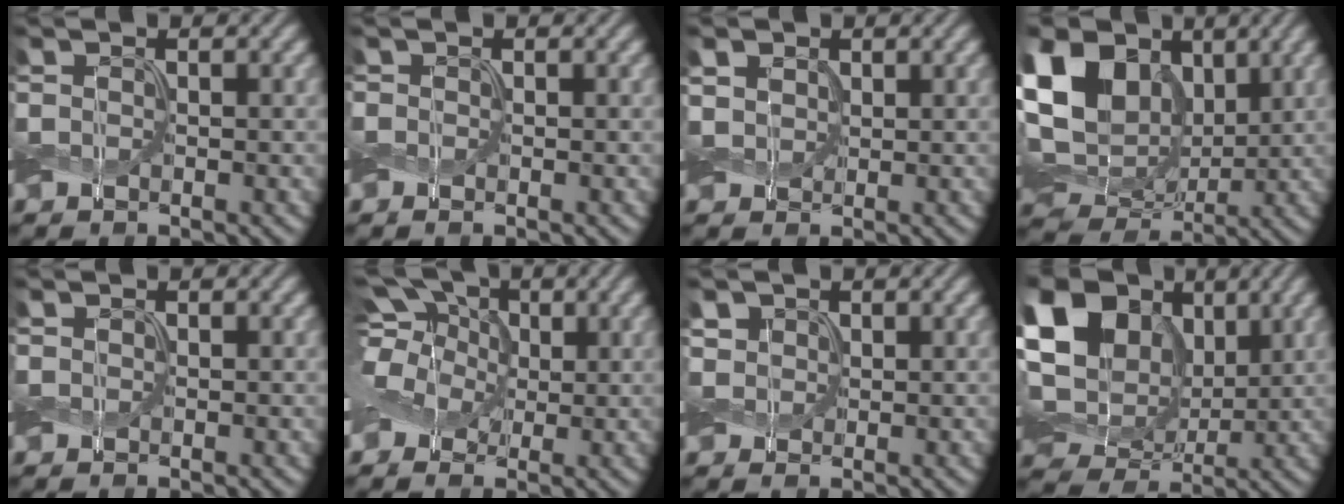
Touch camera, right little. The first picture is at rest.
{"total": 0.0}
{"total": 2.3, "force": [0.9, 1.8, 1.1], "torque": [-0.036, -0.002, 0.013]}
{"total": 16.7, "force": [5.0, 11.9, 10.6], "torque": [-0.232, 0.040, 0.076]}
{"total": 0.0}
{"total": 6.9, "force": [3.1, 5.0, 3.7], "torque": [-0.097, 0.035, 0.025]}
{"total": 1.7, "force": [0.9, 1.4, 0.6], "torque": [-0.022, -0.004, 0.020]}
{"total": 17.2, "force": [5.4, 12.7, 10.2], "torque": [-0.246, 0.049, 0.089]}